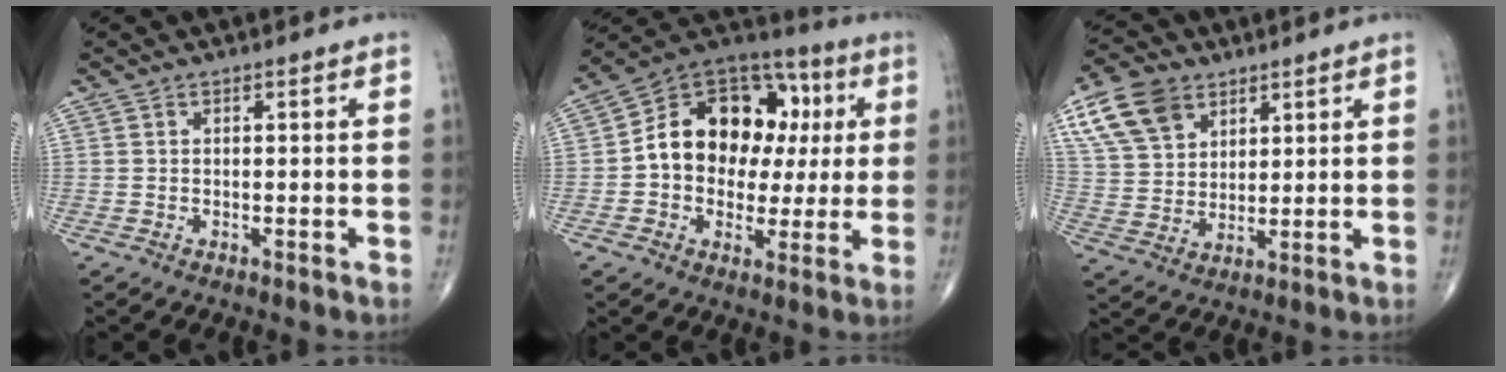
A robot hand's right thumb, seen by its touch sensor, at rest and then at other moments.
{"total": 19.0, "force": [1.9, 14.2, 12.4], "torque": [-0.137, 0.039, 0.026]}
{"total": 12.3, "force": [6.5, 8.3, 6.3], "torque": [-0.105, -0.013, 0.130]}